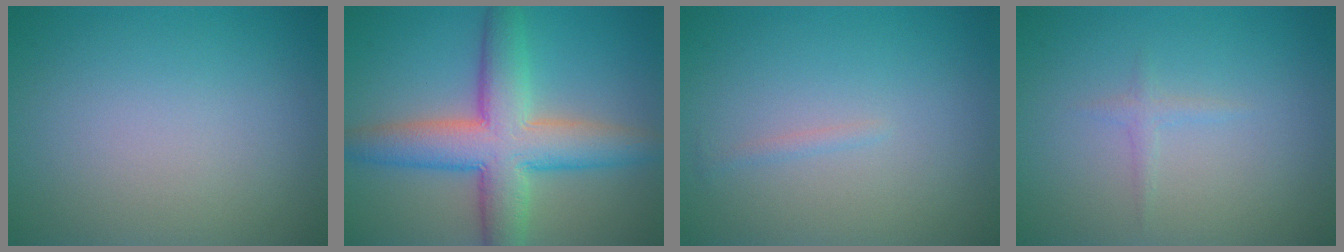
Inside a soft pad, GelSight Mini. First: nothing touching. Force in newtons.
{"total": 8.4, "press": 8.4, "slide": 0.3}
{"total": 0.6, "press": 0.6, "slide": 0.0}
{"total": 0.8, "press": 0.8, "slide": 0.1}